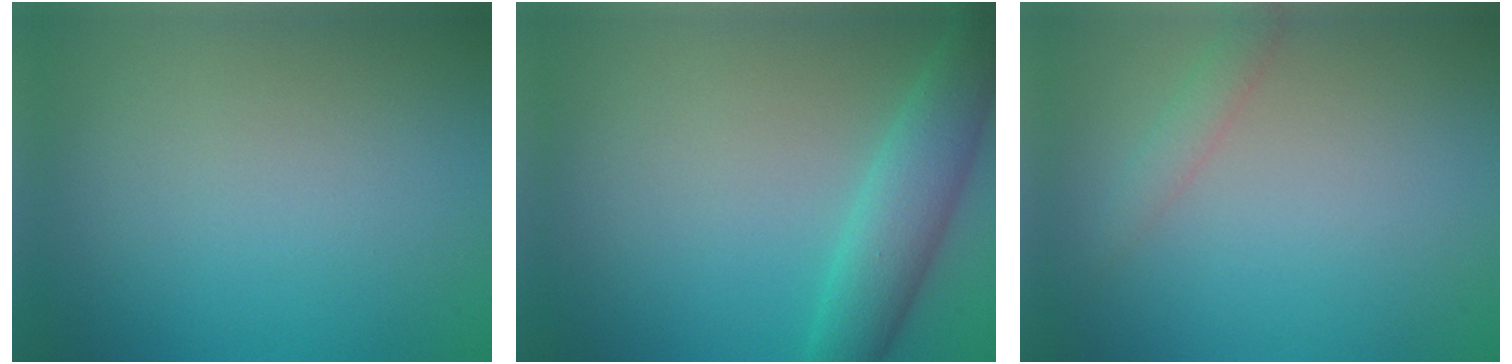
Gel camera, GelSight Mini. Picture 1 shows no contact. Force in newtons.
{"total": 4.2, "press": 4.2, "slide": 0.2}
{"total": 1.3, "press": 1.3, "slide": 0.1}